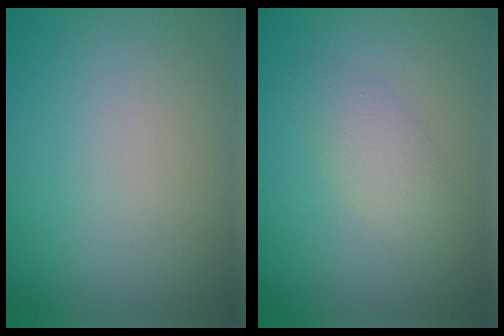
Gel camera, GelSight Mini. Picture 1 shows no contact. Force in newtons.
{"total": 2.2, "press": 2.2, "slide": 0.0}